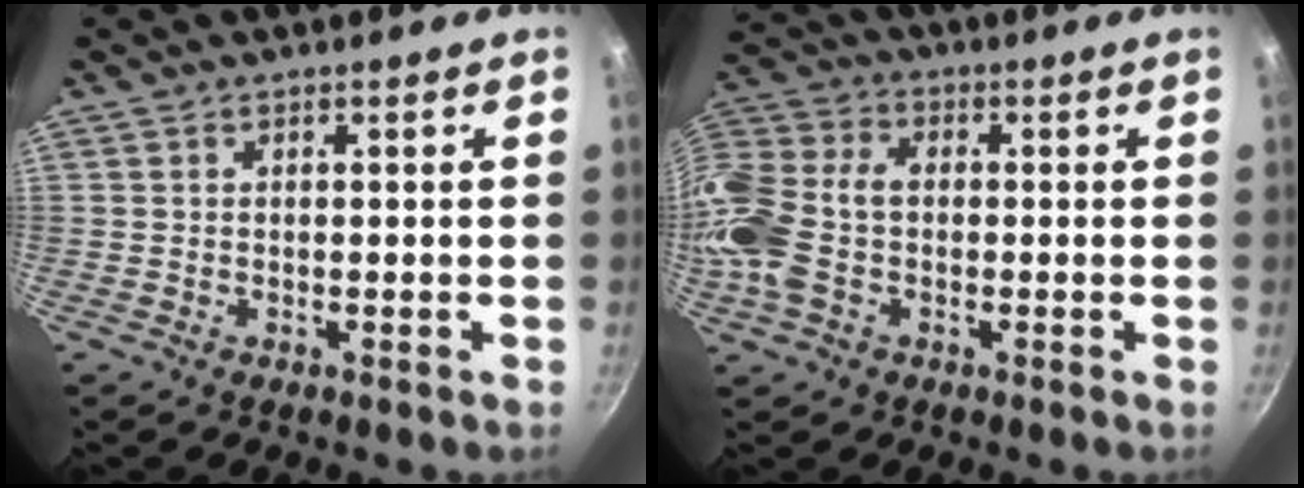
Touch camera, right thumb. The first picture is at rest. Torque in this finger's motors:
{"motor_torque": [1.75, 1.52, 1.10, -0.39, 0.22]}